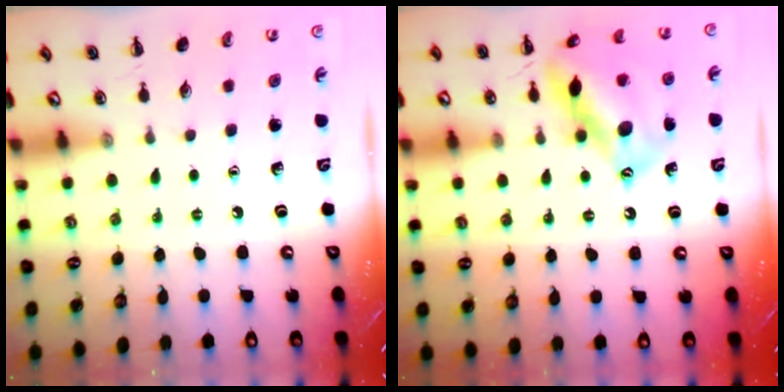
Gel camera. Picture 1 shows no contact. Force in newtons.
{"total": 16.5, "press": 16.3, "slide": 2.3}